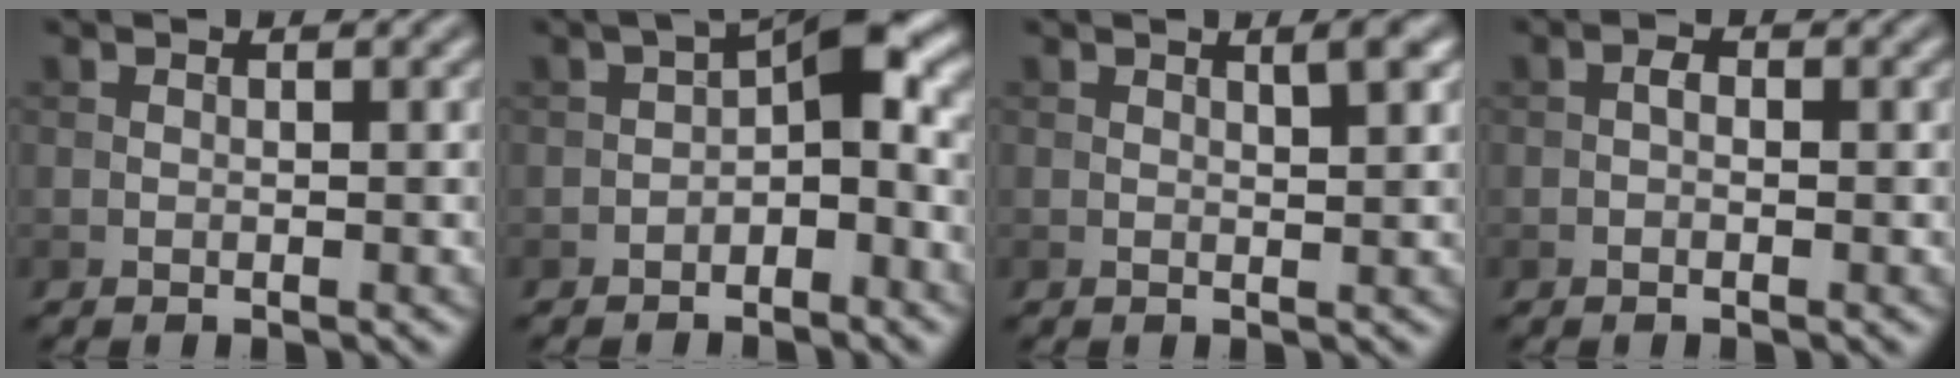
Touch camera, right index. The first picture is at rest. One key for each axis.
{"total": 4.7, "fx": -1.4, "fy": 2.0, "fz": 4.0, "tx": -0.049, "ty": 0.018, "tz": -0.034}
{"total": 1.9, "fx": 1.0, "fy": 0.4, "fz": 1.6, "tx": -0.017, "ty": 0.002, "tz": 0.013}
{"total": 1.1, "fx": -0.3, "fy": 0.5, "fz": 1.0, "tx": -0.017, "ty": 0.002, "tz": -0.007}